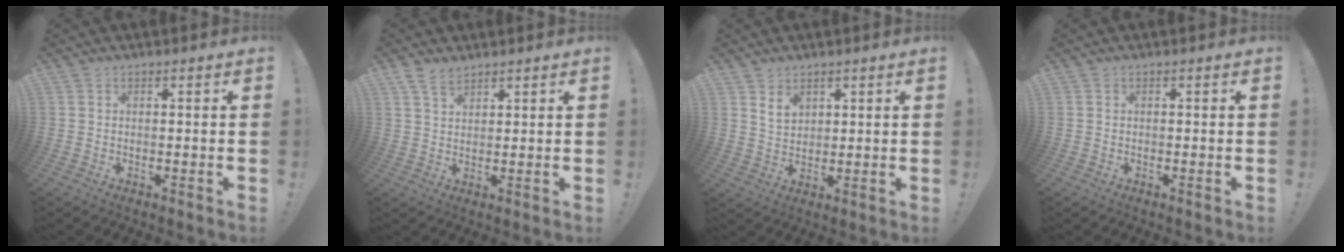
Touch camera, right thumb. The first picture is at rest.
{"total": 5.0, "force": [3.7, 2.4, 2.4], "torque": [-0.046, -0.014, 0.070]}
{"total": 5.6, "force": [3.7, 3.6, 2.0], "torque": [-0.025, -0.020, 0.068]}
{"total": 0.0}